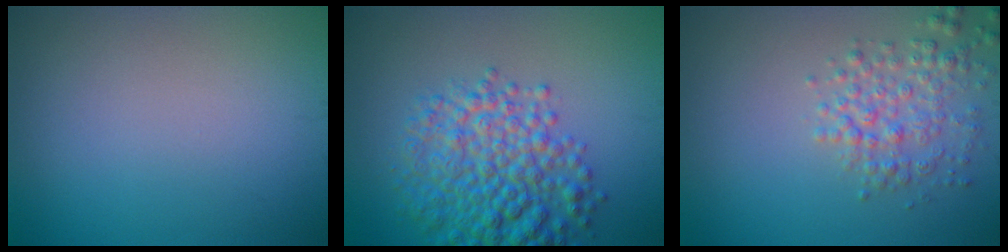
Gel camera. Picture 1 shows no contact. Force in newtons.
{"total": 7.0, "press": 7.0, "slide": 0.3}
{"total": 3.0, "press": 3.0, "slide": 0.2}